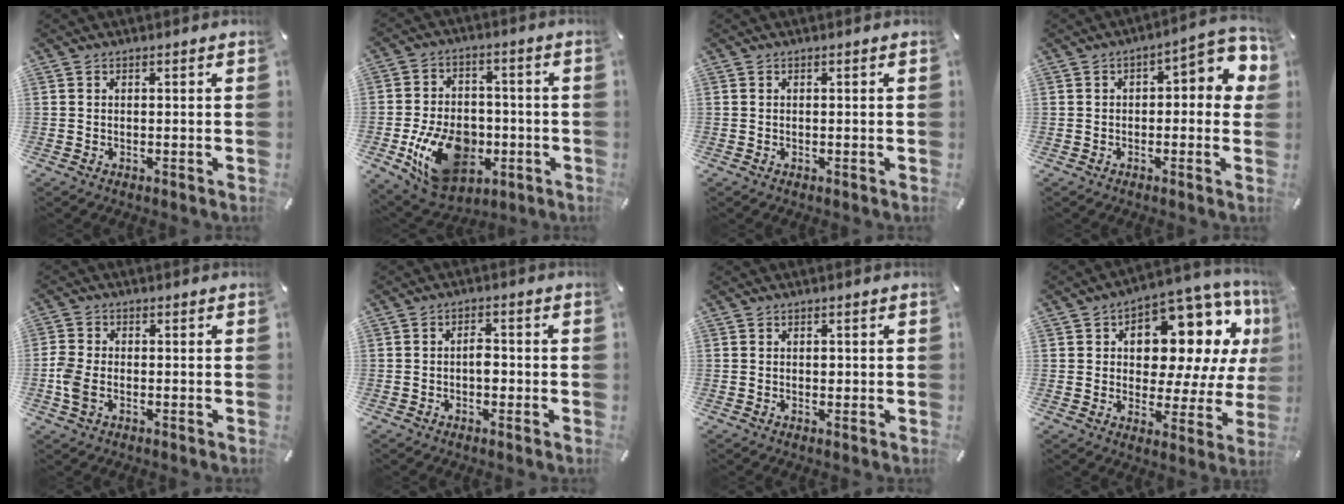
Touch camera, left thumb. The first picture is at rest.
{"total": 17.3, "force": [-5.3, 12.2, 11.1], "torque": [-0.203, 0.034, -0.079]}
{"total": 0.0}
{"total": 8.0, "force": [1.2, 3.6, 7.0], "torque": [-0.089, -0.009, 0.014]}
{"total": 4.9, "force": [-1.3, 3.3, 3.4], "torque": [-0.076, 0.004, -0.025]}
{"total": 3.1, "force": [-0.7, 2.0, 2.3], "torque": [-0.036, 0.005, -0.016]}
{"total": 0.9, "force": [0.0, 0.8, 0.6], "torque": [-0.004, -0.001, -0.004]}
{"total": 14.6, "force": [6.7, 8.8, 9.5], "torque": [-0.127, -0.061, 0.114]}